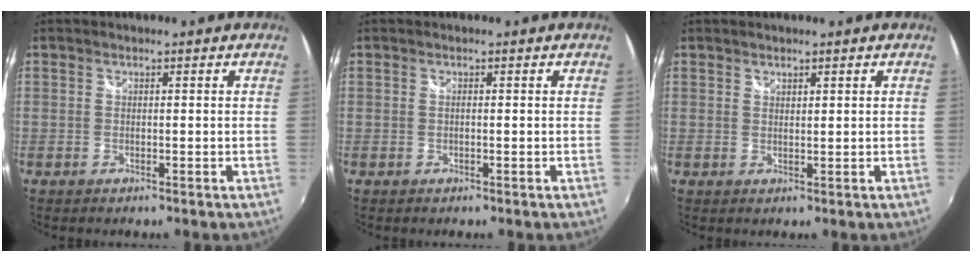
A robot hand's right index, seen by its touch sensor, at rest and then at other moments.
{"total": 0.0}
{"total": 0.9, "force": [0.9, 0.2, 0.2], "torque": [-0.002, 0.000, 0.016]}